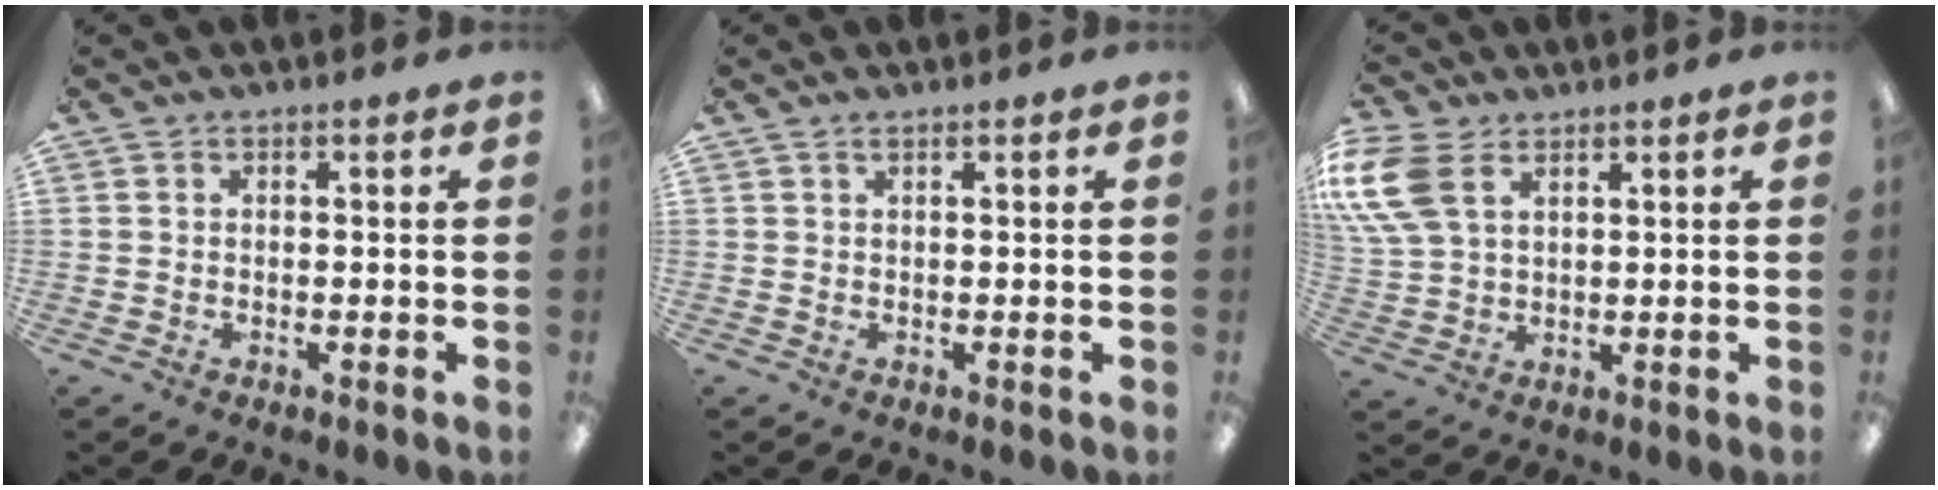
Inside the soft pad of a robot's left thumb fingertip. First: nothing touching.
{"total": 0.5, "force": [0.3, 0.1, 0.5], "torque": [-0.010, 0.000, 0.004]}
{"total": 11.4, "force": [4.6, 7.5, 7.3], "torque": [-0.174, 0.000, 0.089]}